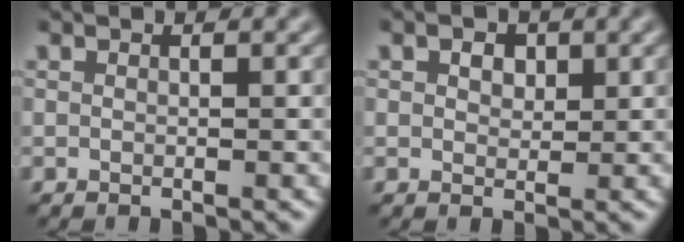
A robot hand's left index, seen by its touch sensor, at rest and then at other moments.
{"total": 2.0, "force": [1.0, 1.3, 1.2], "torque": [-0.018, 0.000, 0.012]}